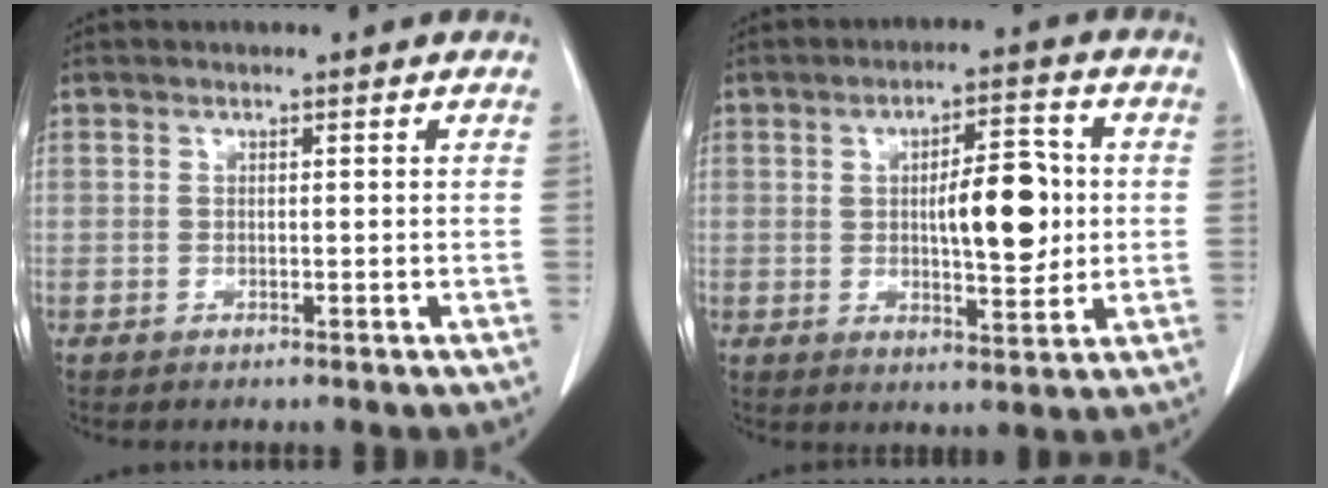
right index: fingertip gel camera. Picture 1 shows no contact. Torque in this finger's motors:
{"motor_torque": [0.33, 0.04, 0.50, 0.11]}